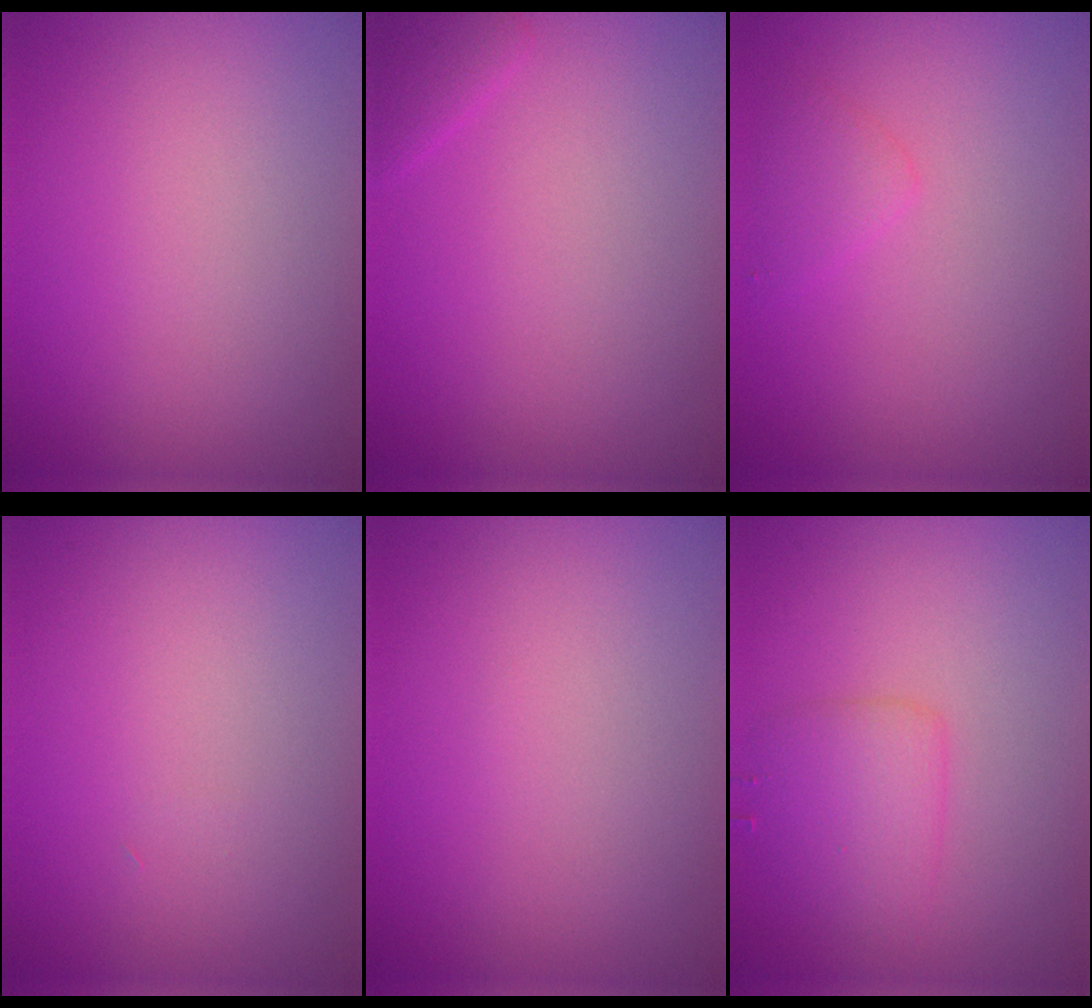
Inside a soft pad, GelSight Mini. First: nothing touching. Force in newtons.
{"total": 1.4, "press": 1.4, "slide": 0.1}
{"total": 1.3, "press": 1.3, "slide": 0.1}
{"total": 0.0}
{"total": 0.0}
{"total": 2.6, "press": 2.6, "slide": 0.0}